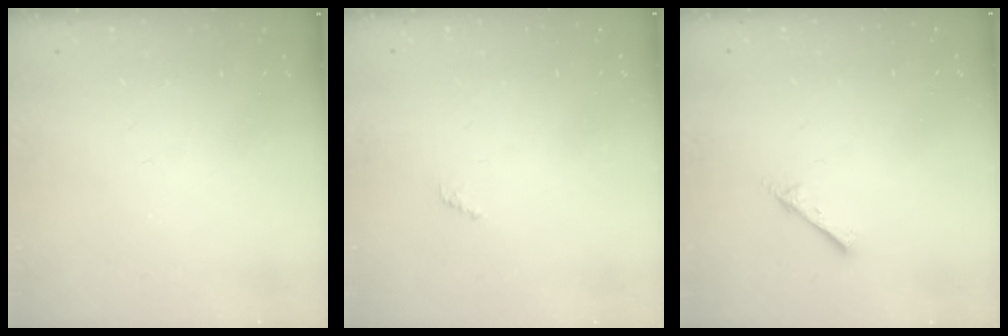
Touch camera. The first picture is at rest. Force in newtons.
{"total": 0.7, "press": 0.7, "slide": 0.3}
{"total": 2.4, "press": 2.4, "slide": 0.2}